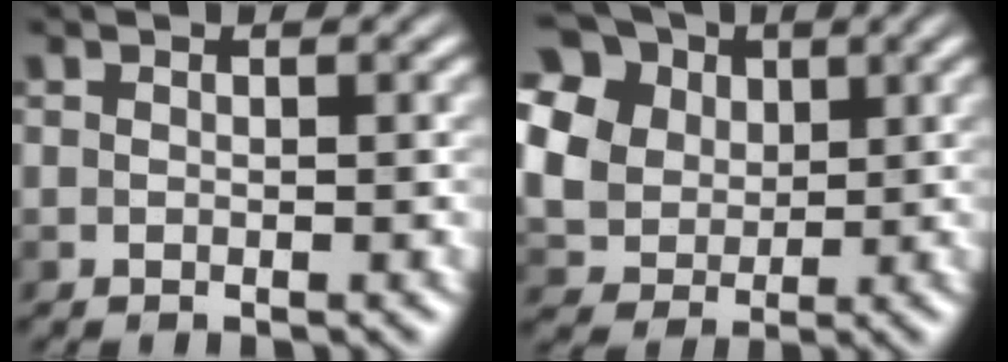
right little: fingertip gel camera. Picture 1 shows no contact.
{"total": 16.0, "force": [6.1, 12.5, 7.9], "torque": [-0.196, 0.027, 0.114]}